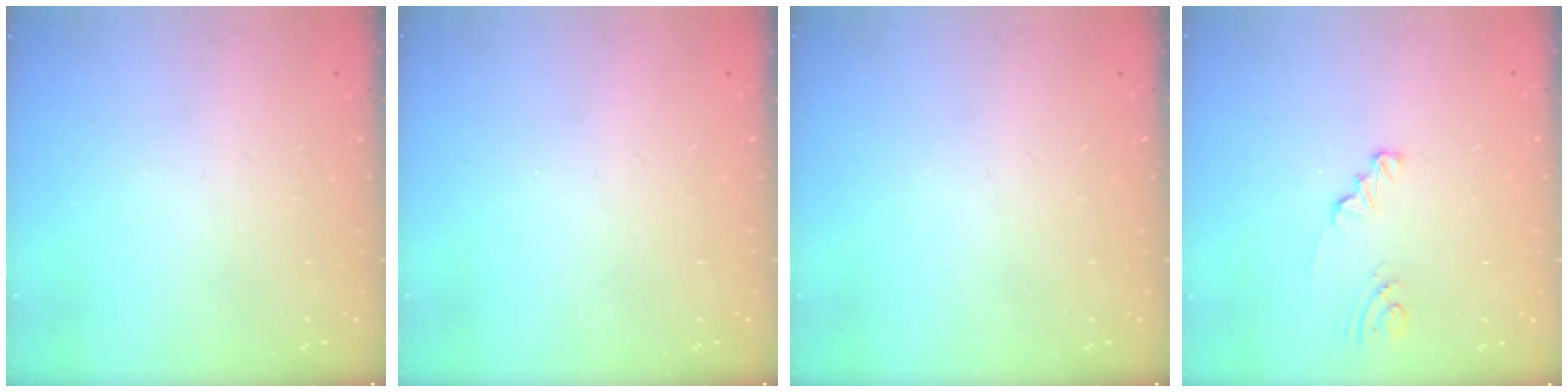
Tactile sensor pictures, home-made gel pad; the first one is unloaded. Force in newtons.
{"total": 0.0}
{"total": 0.0}
{"total": 2.0, "press": 2.0, "slide": 0.2}